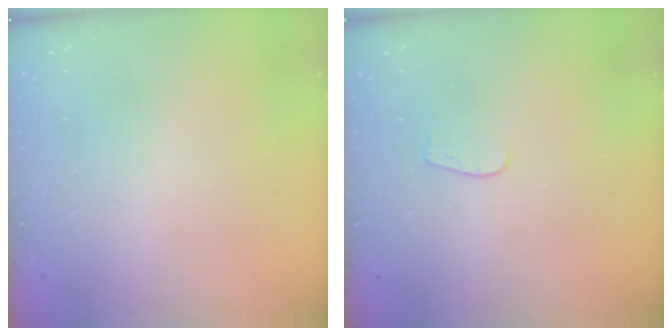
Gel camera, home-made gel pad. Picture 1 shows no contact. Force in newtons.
{"total": 3.4, "press": 3.4, "slide": 0.3}